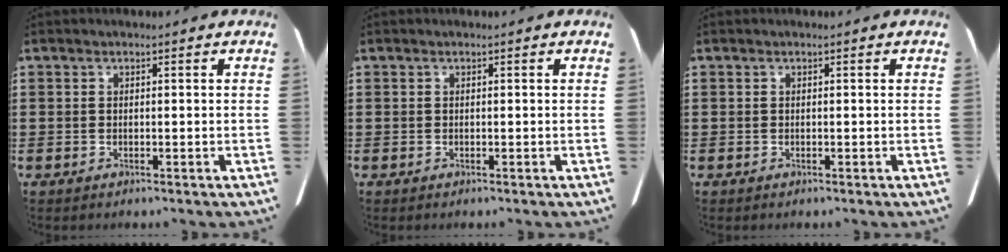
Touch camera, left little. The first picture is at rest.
{"total": 0.0}
{"total": 0.0}